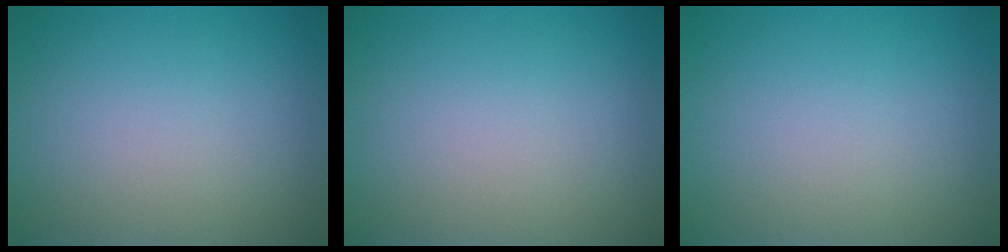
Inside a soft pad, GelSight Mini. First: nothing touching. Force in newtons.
{"total": 0.0}
{"total": 0.0}